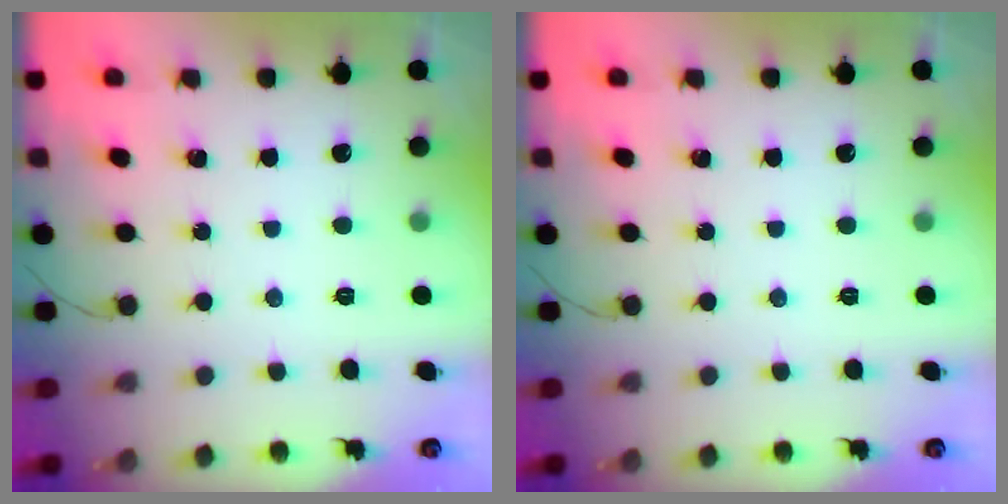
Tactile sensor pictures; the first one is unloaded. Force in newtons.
{"total": 0.0}